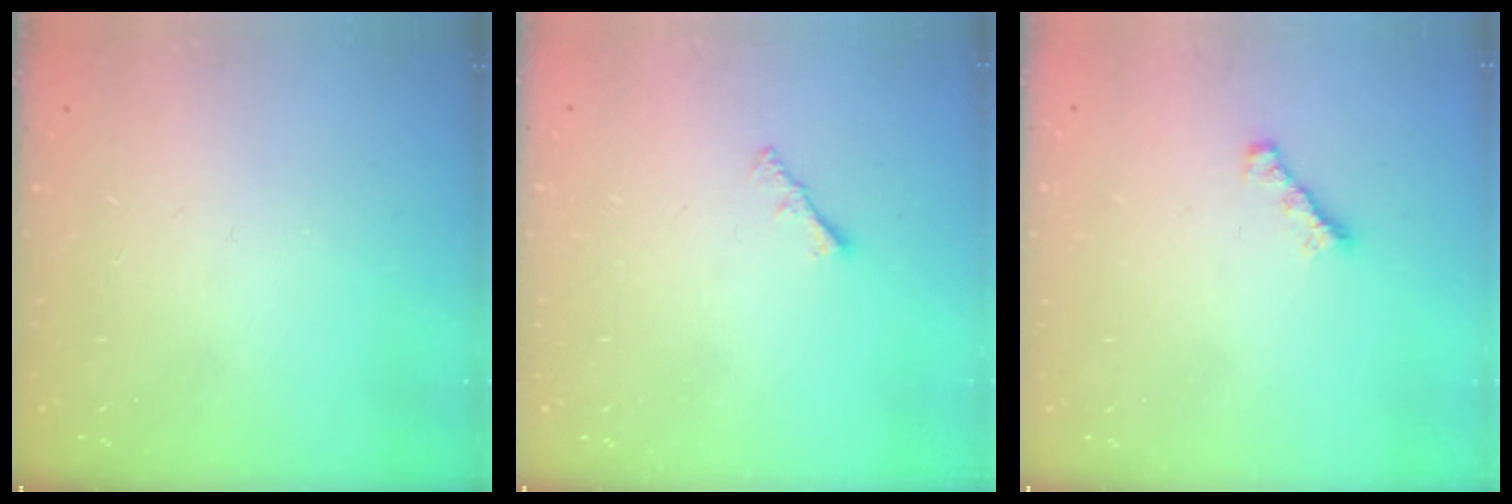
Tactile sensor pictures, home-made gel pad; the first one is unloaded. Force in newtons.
{"total": 1.6, "press": 1.5, "slide": 0.5}
{"total": 1.6, "press": 1.4, "slide": 0.6}